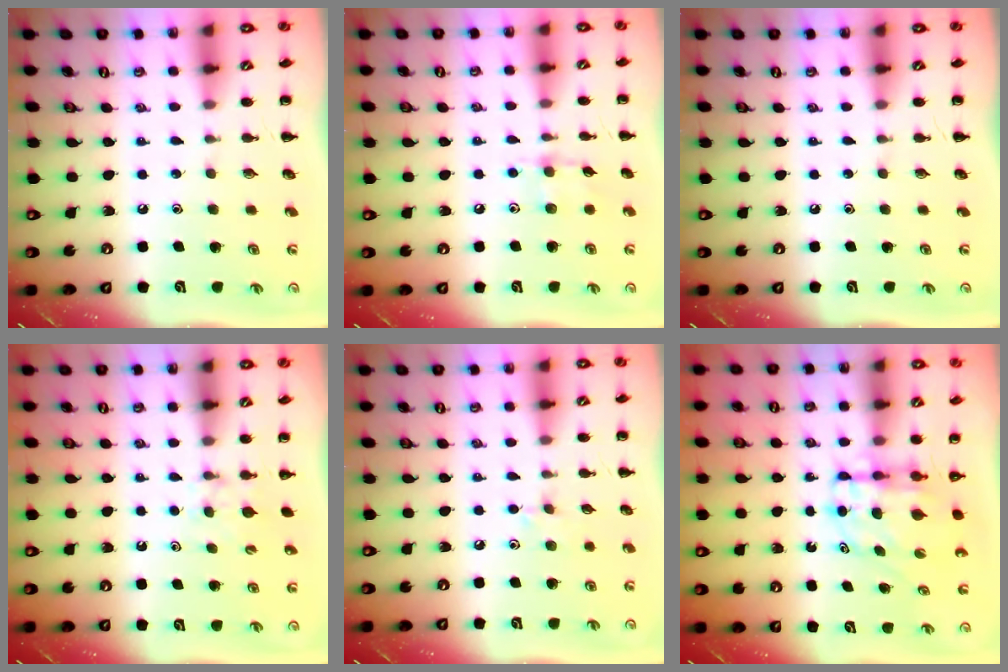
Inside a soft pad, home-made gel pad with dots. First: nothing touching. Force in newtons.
{"total": 5.3, "press": 5.1, "slide": 1.2}
{"total": 0.0}
{"total": 4.1, "press": 3.8, "slide": 1.4}
{"total": 5.2, "press": 5.0, "slide": 1.7}
{"total": 6.7, "press": 6.6, "slide": 0.9}